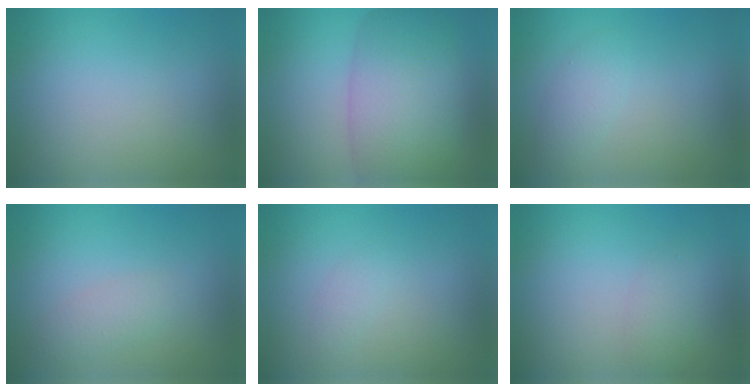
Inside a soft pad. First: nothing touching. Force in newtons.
{"total": 8.6, "press": 8.6, "slide": 0.3}
{"total": 1.6, "press": 1.6, "slide": 0.1}
{"total": 1.6, "press": 1.6, "slide": 0.1}
{"total": 0.8, "press": 0.8, "slide": 0.0}
{"total": 1.4, "press": 1.4, "slide": 0.0}